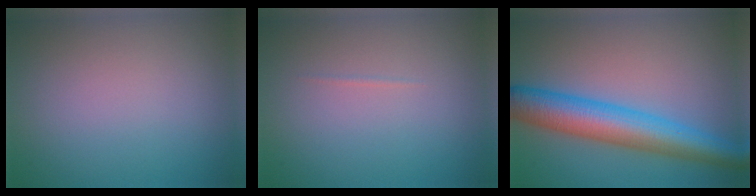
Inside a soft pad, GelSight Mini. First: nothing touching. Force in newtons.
{"total": 0.6, "press": 0.6, "slide": 0.2}
{"total": 7.7, "press": 7.7, "slide": 0.2}